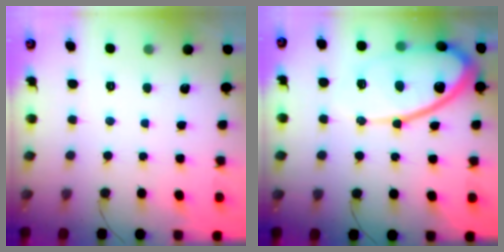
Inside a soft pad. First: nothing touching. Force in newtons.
{"total": 14.9, "press": 14.8, "slide": 1.4}